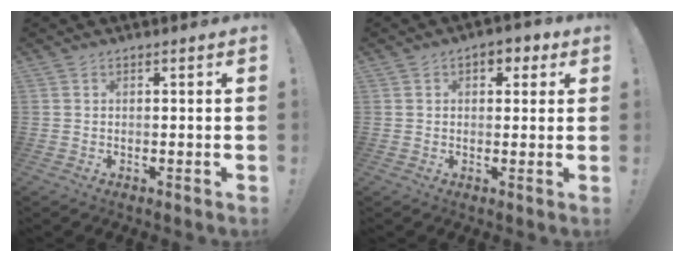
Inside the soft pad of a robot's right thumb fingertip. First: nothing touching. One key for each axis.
{"total": 4.4, "fx": 1.7, "fy": 3.0, "fz": 2.8, "tx": -0.018, "ty": -0.004, "tz": 0.023}